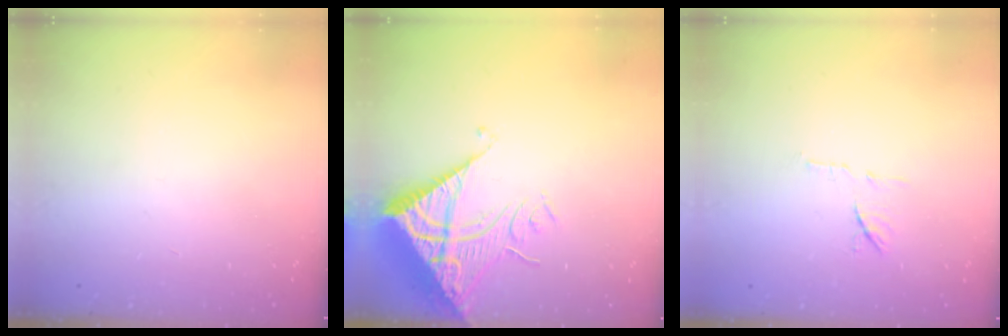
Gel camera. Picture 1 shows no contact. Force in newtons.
{"total": 16.2, "press": 16.1, "slide": 2.1}
{"total": 7.1, "press": 7.1, "slide": 1.0}